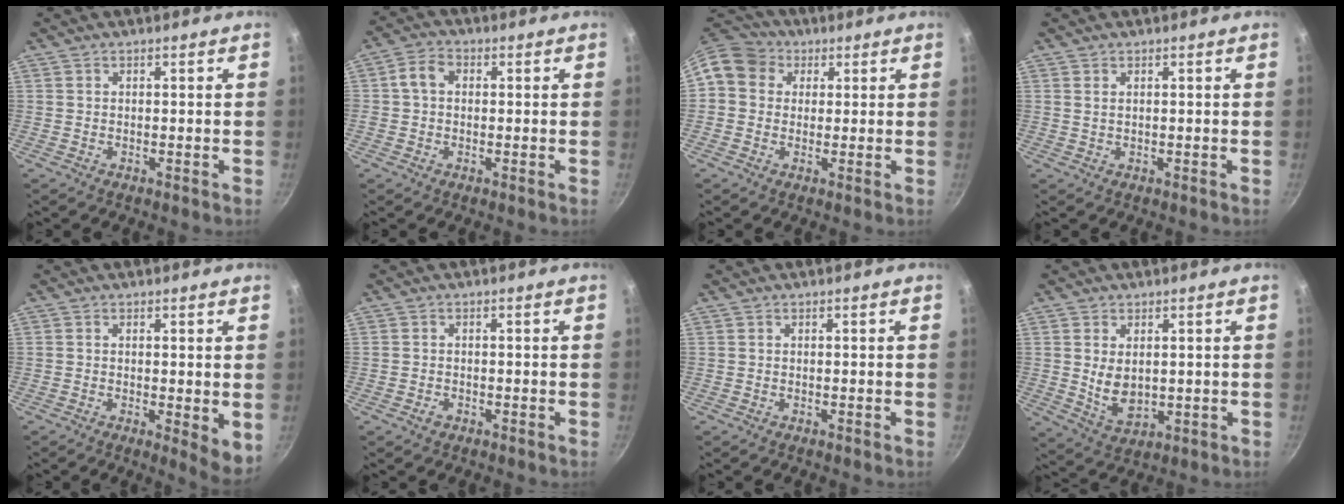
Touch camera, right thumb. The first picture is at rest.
{"total": 4.3, "force": [0.5, 3.4, 2.6], "torque": [-0.041, 0.011, -0.003]}
{"total": 9.5, "force": [2.6, 8.2, 4.0], "torque": [-0.052, 0.017, 0.028]}
{"total": 0.9, "force": [0.5, 0.4, 0.6], "torque": [-0.011, -0.001, 0.009]}
{"total": 5.7, "force": [0.1, 1.9, 5.3], "torque": [-0.065, -0.014, 0.001]}
{"total": 1.5, "force": [-0.8, 1.0, 0.7], "torque": [-0.012, 0.004, -0.013]}
{"total": 0.0}
{"total": 6.6, "force": [0.9, 4.2, 5.0], "torque": [-0.083, -0.018, 0.033]}